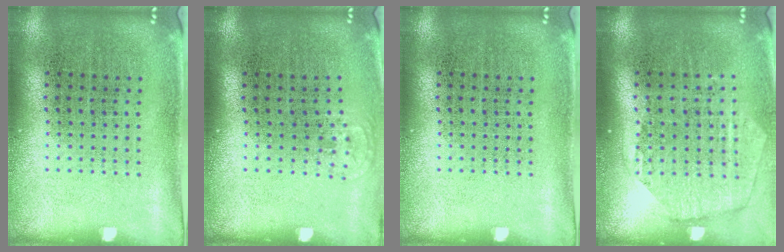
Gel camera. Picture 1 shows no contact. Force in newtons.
{"total": 0.6, "press": 0.5, "slide": 0.3}
{"total": 0.0}
{"total": 1.8, "press": 1.6, "slide": 0.8}